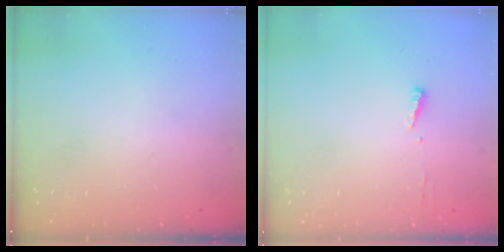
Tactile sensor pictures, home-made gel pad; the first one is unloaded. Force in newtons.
{"total": 3.7, "press": 3.7, "slide": 0.5}